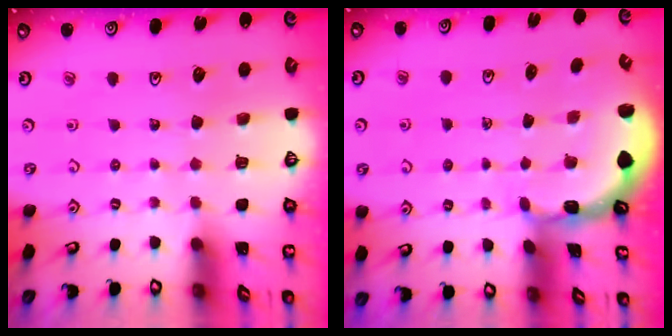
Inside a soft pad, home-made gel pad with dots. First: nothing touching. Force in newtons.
{"total": 1.4, "press": 1.4, "slide": 0.1}